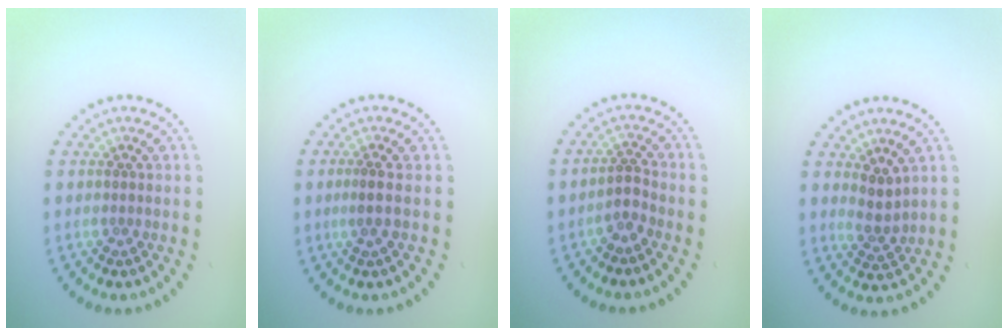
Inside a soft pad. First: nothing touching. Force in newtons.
{"total": 1.1, "press": 0.9, "slide": 0.7}
{"total": 1.6, "press": 1.2, "slide": 1.1}
{"total": 2.1, "press": 1.5, "slide": 1.4}